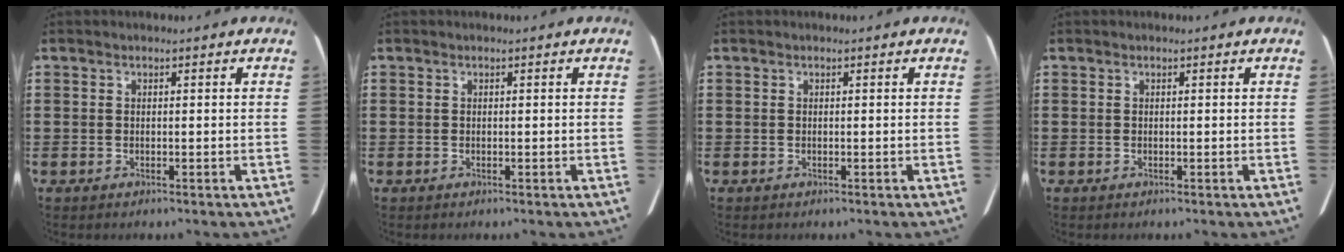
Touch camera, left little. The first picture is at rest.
{"total": 0.0}
{"total": 0.0}
{"total": 0.0}